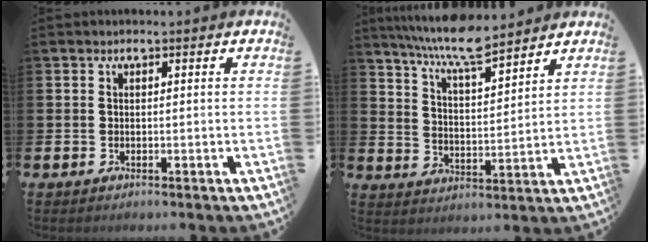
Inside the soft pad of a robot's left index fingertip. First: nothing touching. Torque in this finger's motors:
{"motor_torque": [0.97, -1.17, 0.34, 0.21]}